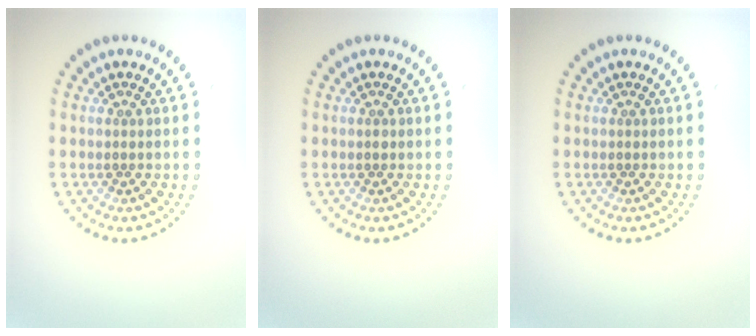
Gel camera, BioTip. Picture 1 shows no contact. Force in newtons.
{"total": 0.5, "press": 0.4, "slide": 0.3}
{"total": 0.0}